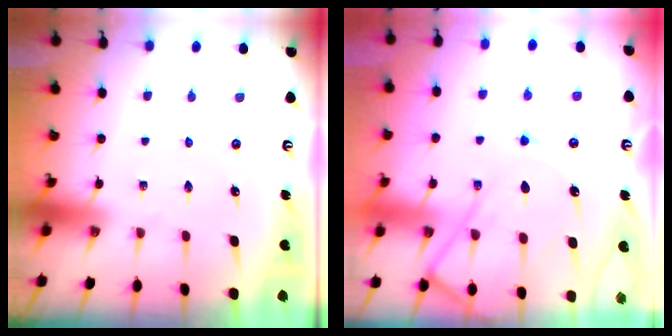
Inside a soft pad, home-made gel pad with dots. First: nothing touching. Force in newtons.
{"total": 12.8, "press": 12.8, "slide": 1.3}